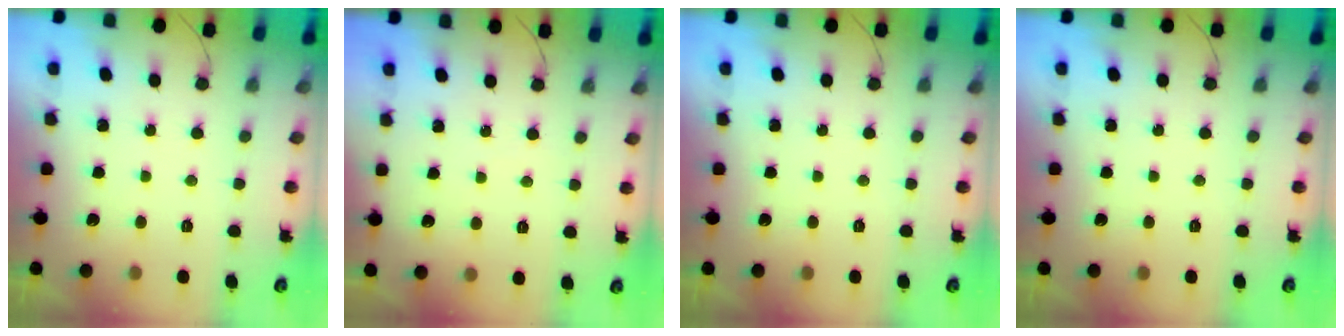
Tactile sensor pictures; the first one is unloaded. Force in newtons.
{"total": 2.3, "press": 2.2, "slide": 0.3}
{"total": 0.0}
{"total": 0.0}